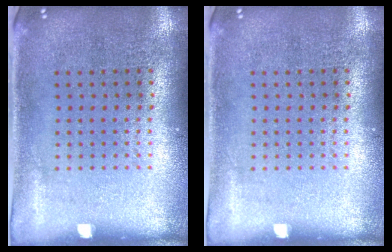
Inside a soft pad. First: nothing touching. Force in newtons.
{"total": 0.0}